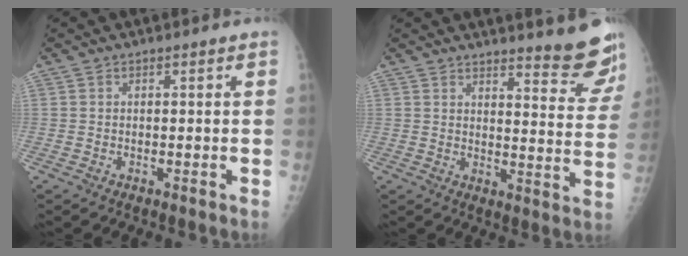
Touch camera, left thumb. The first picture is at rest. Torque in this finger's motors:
{"motor_torque": [-0.13, -0.08, -0.32, -0.18, 0.03]}